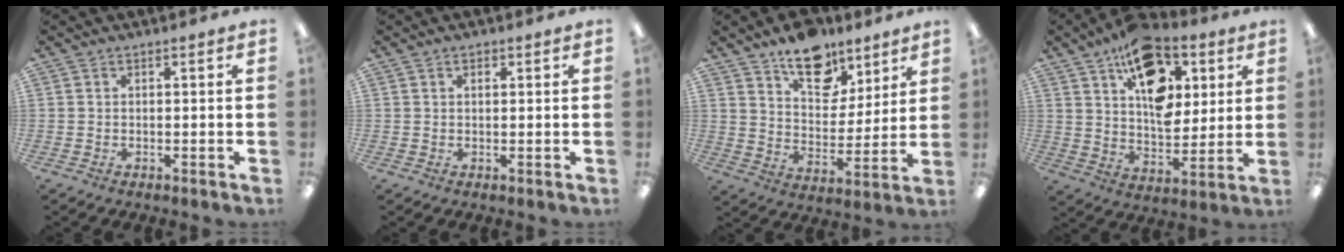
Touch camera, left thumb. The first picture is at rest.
{"total": 1.2, "force": [0.6, 0.7, 0.8], "torque": [-0.009, -0.001, 0.010]}
{"total": 14.3, "force": [10.4, 8.0, 5.9], "torque": [-0.081, -0.062, 0.188]}
{"total": 18.0, "force": [9.1, 11.0, 11.0], "torque": [-0.154, -0.042, 0.160]}